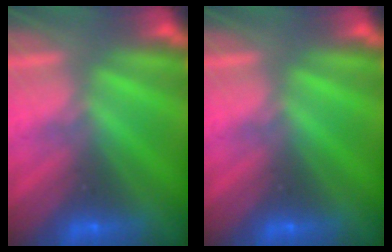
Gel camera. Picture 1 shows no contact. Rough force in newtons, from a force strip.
{"total": 0.0}